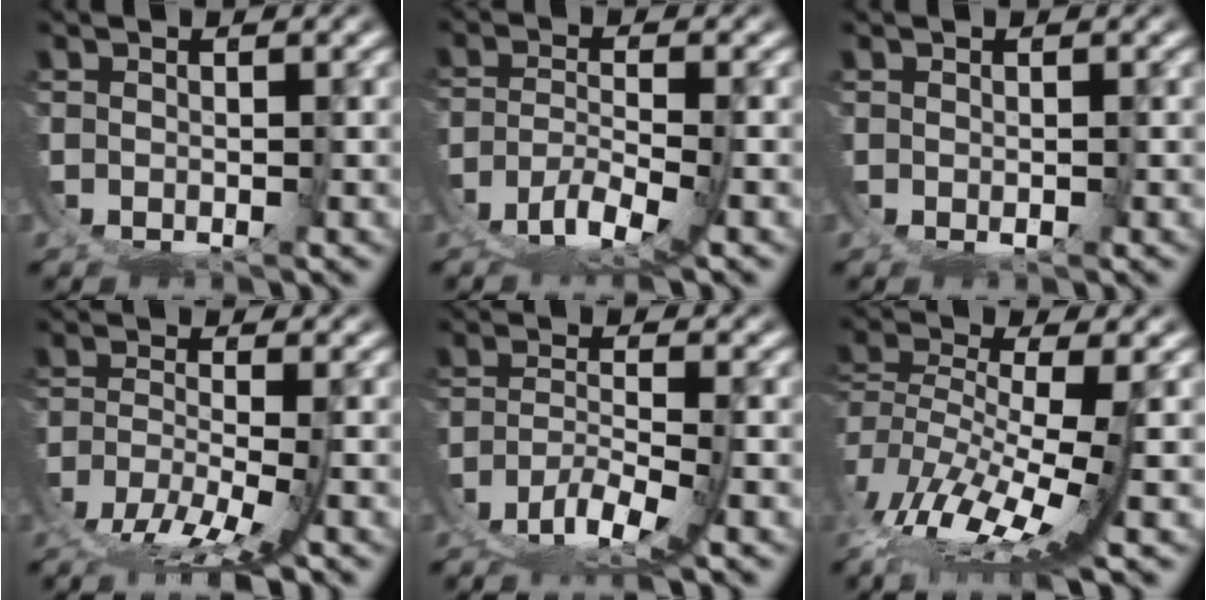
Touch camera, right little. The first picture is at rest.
{"total": 4.8, "force": [-2.6, 1.1, 3.9], "torque": [-0.057, -0.016, -0.036]}
{"total": 0.8, "force": [-0.1, 0.6, 0.4], "torque": [-0.009, -0.006, 0.000]}
{"total": 5.1, "force": [-3.2, 1.0, 3.8], "torque": [-0.059, -0.018, -0.046]}
{"total": 5.0, "force": [-2.6, 1.3, 4.1], "torque": [-0.064, -0.019, -0.034]}
{"total": 6.6, "force": [-2.4, 2.3, 5.7], "torque": [-0.125, -0.041, -0.021]}